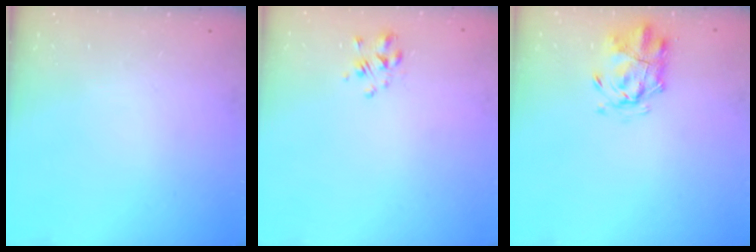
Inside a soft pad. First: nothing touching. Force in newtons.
{"total": 2.2, "press": 2.1, "slide": 0.6}
{"total": 3.3, "press": 3.0, "slide": 1.3}